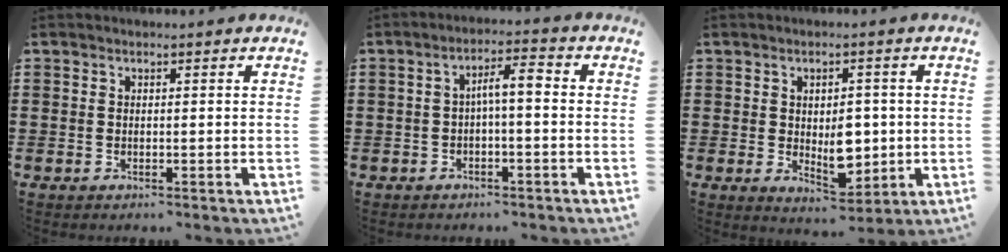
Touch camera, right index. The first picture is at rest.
{"total": 4.0, "force": [-0.5, 0.9, 3.9], "torque": [-0.073, 0.012, -0.014]}
{"total": 6.4, "force": [-0.2, 4.3, 4.8], "torque": [-0.060, -0.001, -0.006]}